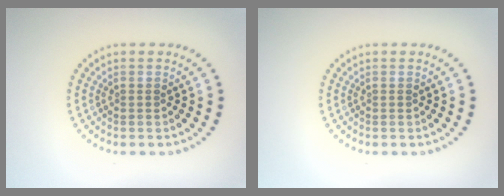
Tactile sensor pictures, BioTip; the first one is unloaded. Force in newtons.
{"total": 0.0}